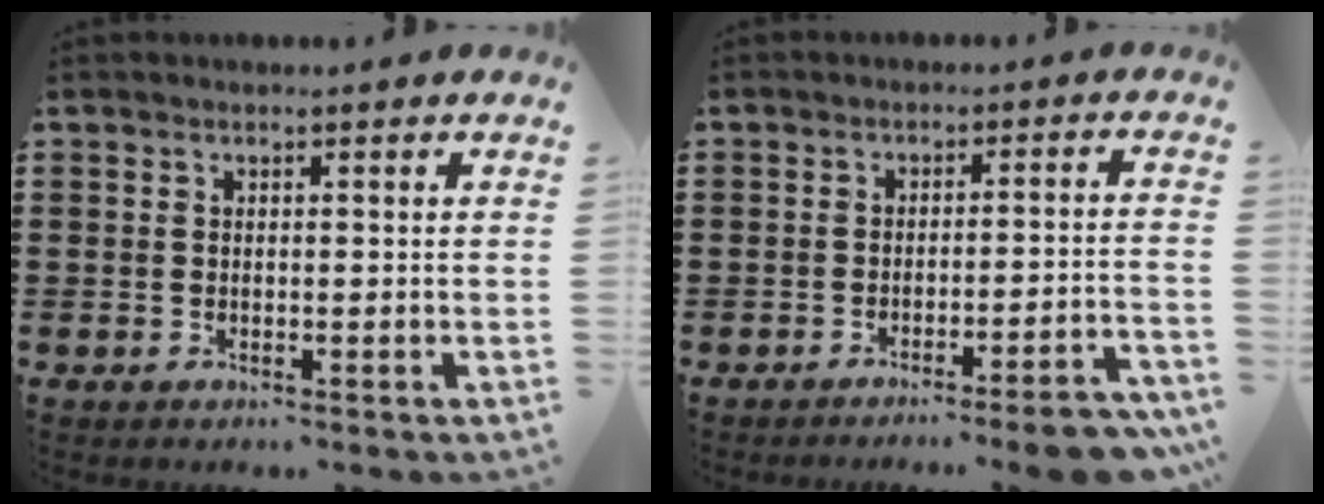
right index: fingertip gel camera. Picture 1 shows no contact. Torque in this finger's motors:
{"motor_torque": [1.12, -1.02, 0.10, -0.04]}